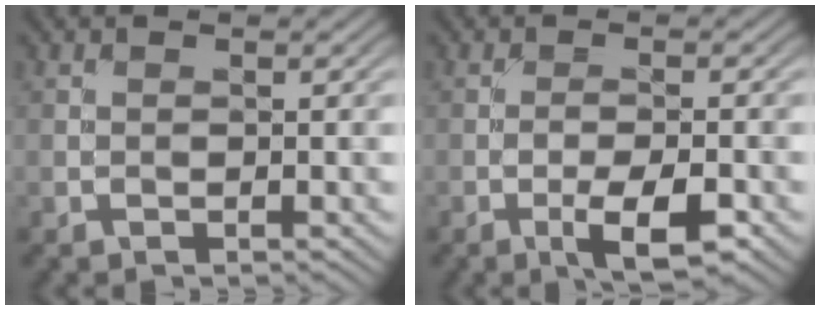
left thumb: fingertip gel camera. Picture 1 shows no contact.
{"total": 4.8, "force": [-2.4, 1.2, 4.0], "torque": [-0.071, 0.004, -0.039]}